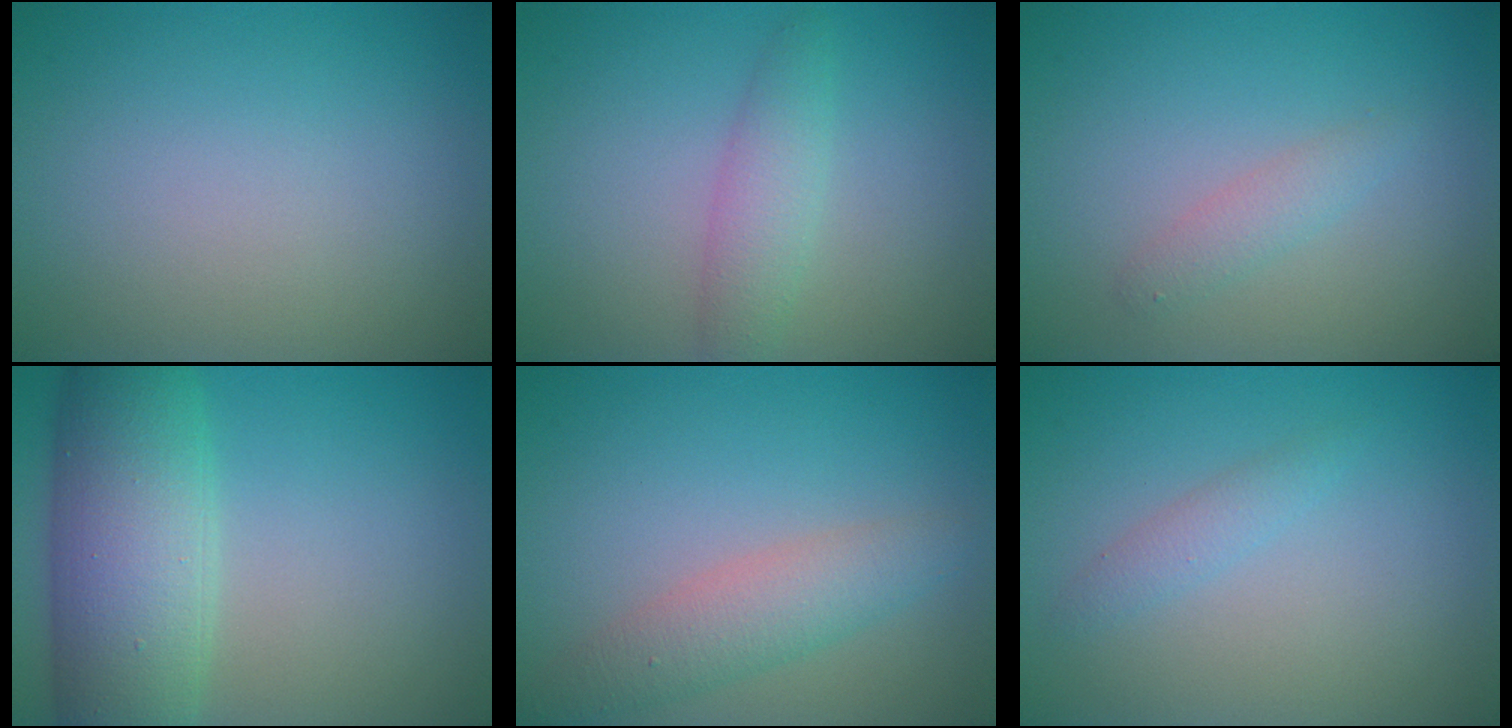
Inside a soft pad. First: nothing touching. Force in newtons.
{"total": 2.5, "press": 2.5, "slide": 0.1}
{"total": 1.5, "press": 1.5, "slide": 0.0}
{"total": 9.2, "press": 9.2, "slide": 0.3}
{"total": 3.4, "press": 3.4, "slide": 0.0}
{"total": 1.3, "press": 1.3, "slide": 0.0}